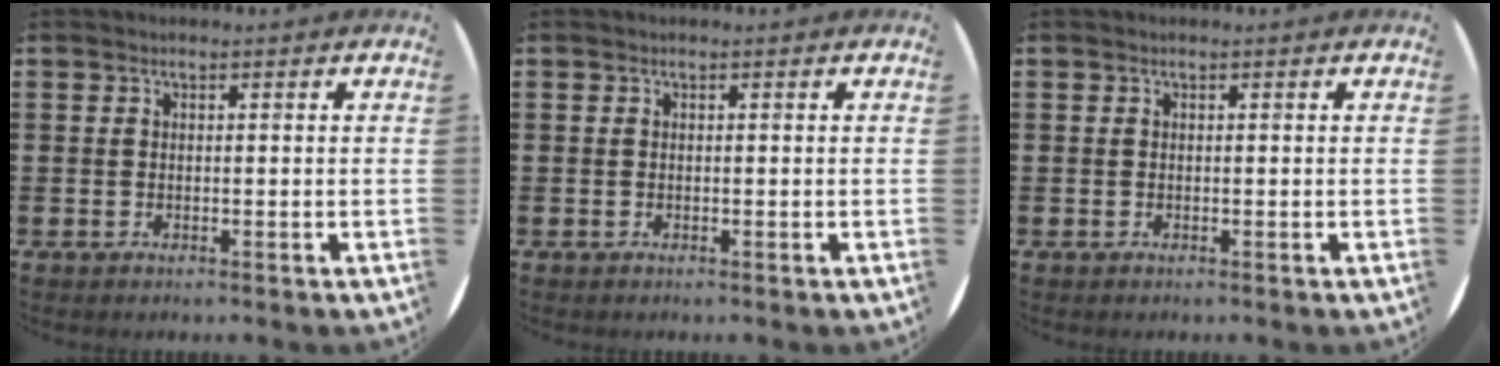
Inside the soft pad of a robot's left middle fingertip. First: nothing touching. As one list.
[{"total": 0.0}, {"total": 0.0}]